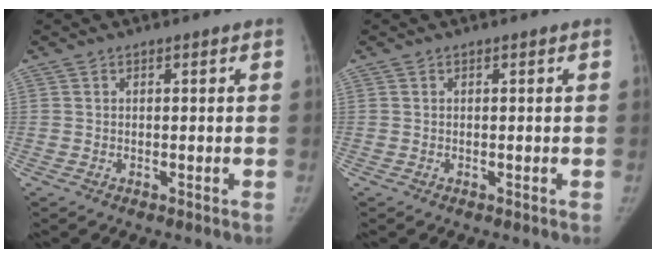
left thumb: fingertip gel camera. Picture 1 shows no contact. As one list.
[{"total": 0.0}]